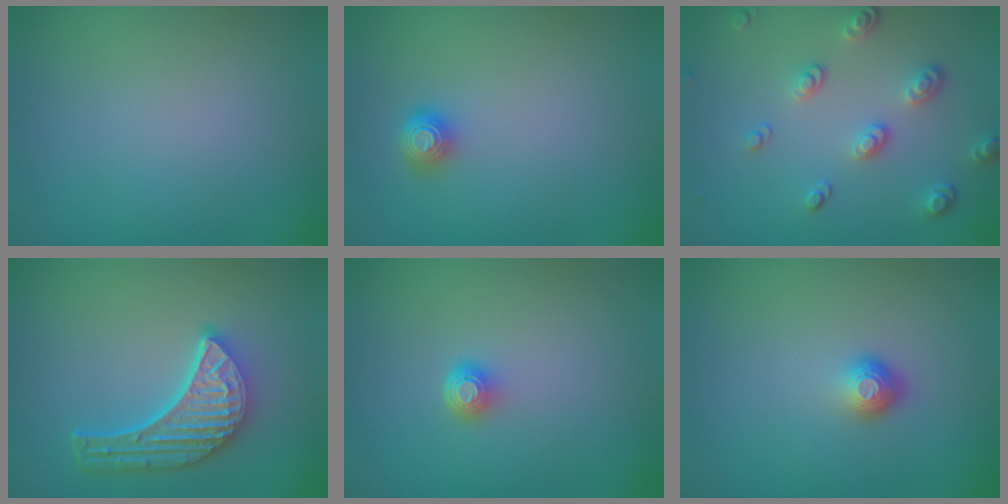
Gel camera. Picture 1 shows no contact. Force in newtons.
{"total": 1.6, "press": 1.4, "slide": 0.6}
{"total": 3.3, "press": 2.6, "slide": 1.9}
{"total": 5.7, "press": 4.4, "slide": 3.6}
{"total": 1.6, "press": 1.2, "slide": 1.0}
{"total": 1.7, "press": 1.2, "slide": 1.3}